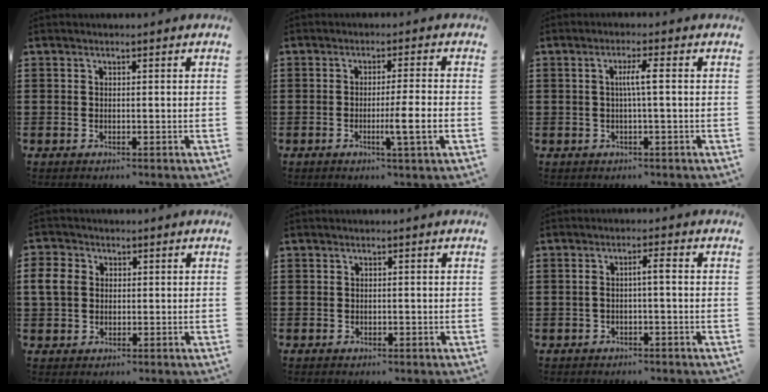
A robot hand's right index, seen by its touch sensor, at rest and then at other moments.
{"total": 5.4, "force": [-1.6, -0.4, 5.1], "torque": [-0.083, -0.014, -0.028]}
{"total": 3.1, "force": [0.1, -0.1, 3.1], "torque": [-0.057, -0.002, -0.003]}
{"total": 4.1, "force": [0.5, 3.5, 2.0], "torque": [-0.066, 0.007, 0.003]}
{"total": 0.0}
{"total": 2.3, "force": [-0.3, 0.1, 2.3], "torque": [-0.045, 0.002, -0.008]}